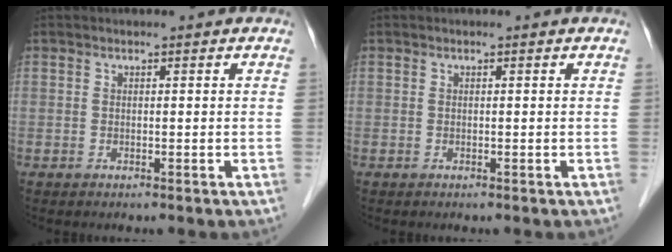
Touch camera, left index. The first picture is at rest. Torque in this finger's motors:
{"motor_torque": [0.00, 0.00, 0.02, 0.00]}